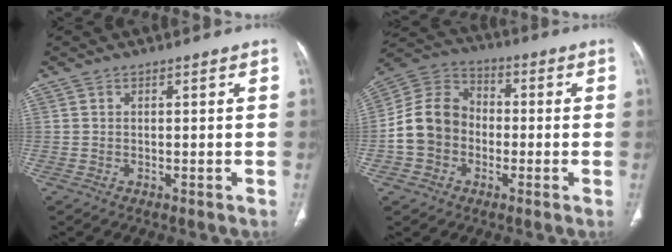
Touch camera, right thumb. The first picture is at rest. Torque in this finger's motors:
{"motor_torque": [0.32, 0.51, 0.65, -0.65, 0.09]}